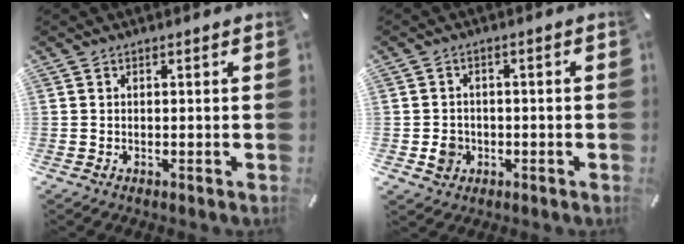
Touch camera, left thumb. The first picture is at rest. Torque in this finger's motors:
{"motor_torque": [0.45, 0.42, 0.20, 0.10, 0.00]}